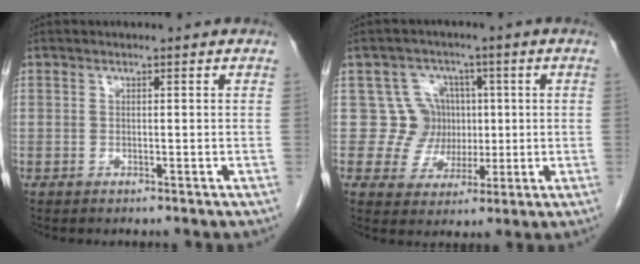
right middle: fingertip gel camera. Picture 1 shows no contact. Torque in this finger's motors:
{"motor_torque": [0.02, 0.21, -0.02, -0.06]}